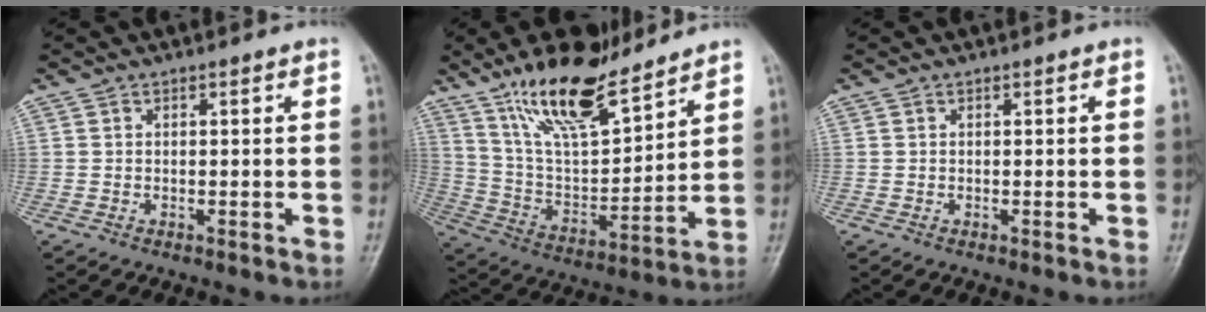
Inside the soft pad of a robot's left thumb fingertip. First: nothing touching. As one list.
[{"total": 17.6, "force": [13.1, 5.4, 10.6], "torque": [-0.158, -0.069, 0.246]}, {"total": 0.0}]